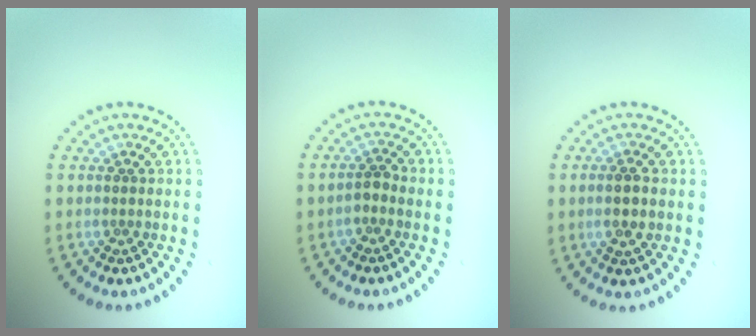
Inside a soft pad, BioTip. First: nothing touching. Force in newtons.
{"total": 1.2, "press": 1.0, "slide": 0.6}
{"total": 1.7, "press": 1.6, "slide": 0.5}